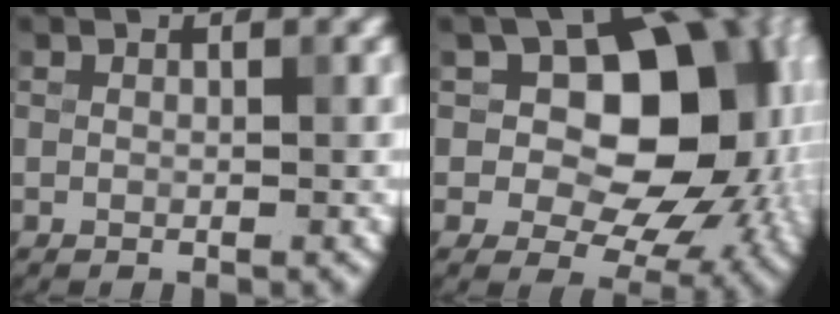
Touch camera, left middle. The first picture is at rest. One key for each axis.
{"total": 15.8, "fx": 3.1, "fy": 10.8, "fz": 11.1, "tx": -0.093, "ty": 0.044, "tz": 0.041}